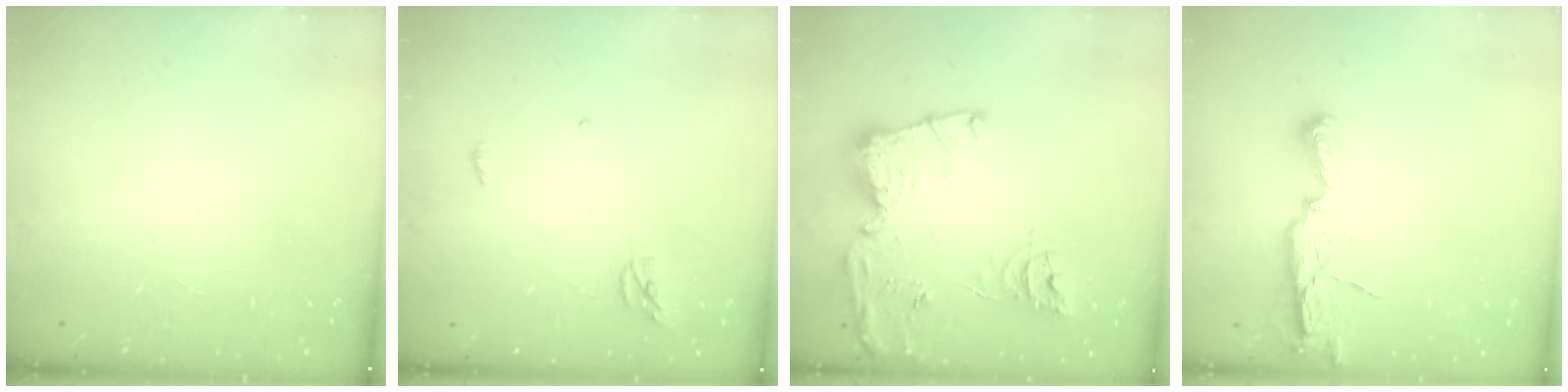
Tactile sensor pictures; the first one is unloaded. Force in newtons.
{"total": 3.8, "press": 3.8, "slide": 0.3}
{"total": 17.6, "press": 17.6, "slide": 1.7}
{"total": 6.6, "press": 6.6, "slide": 0.4}